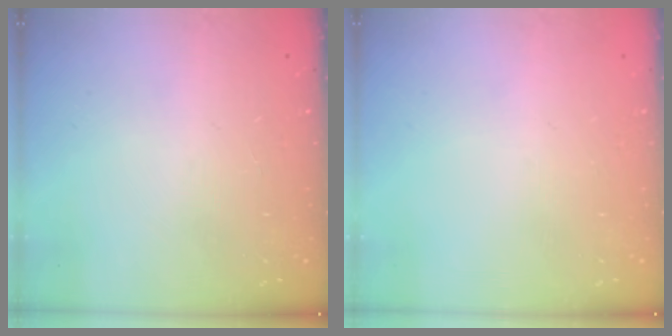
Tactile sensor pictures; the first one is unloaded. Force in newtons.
{"total": 0.0}